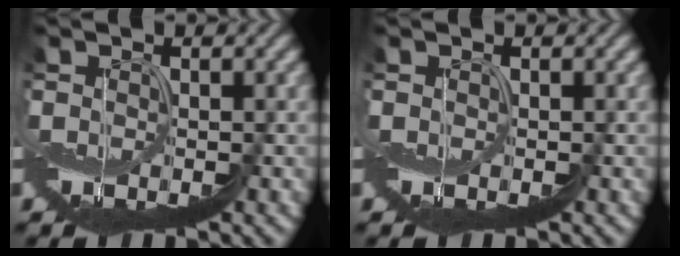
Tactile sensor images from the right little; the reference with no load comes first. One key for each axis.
{"total": 0.0}